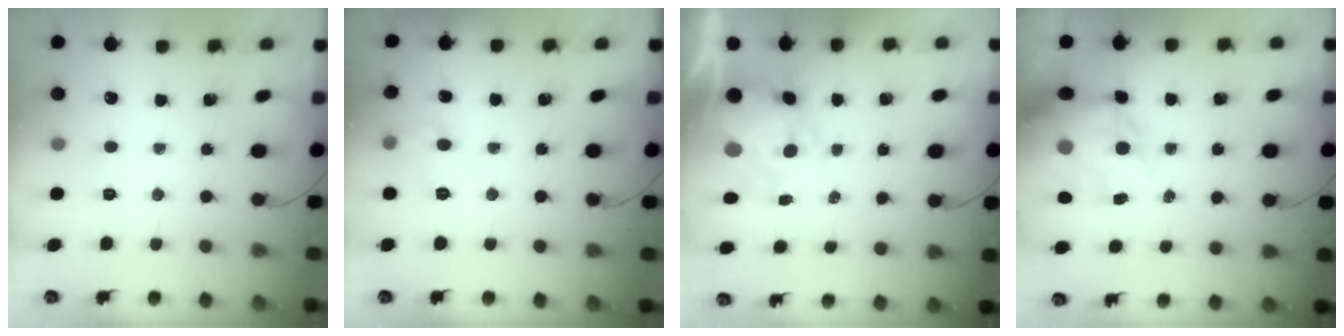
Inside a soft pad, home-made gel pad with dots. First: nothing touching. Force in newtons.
{"total": 5.4, "press": 5.2, "slide": 1.3}
{"total": 7.9, "press": 7.7, "slide": 2.1}
{"total": 14.3, "press": 14.0, "slide": 3.2}